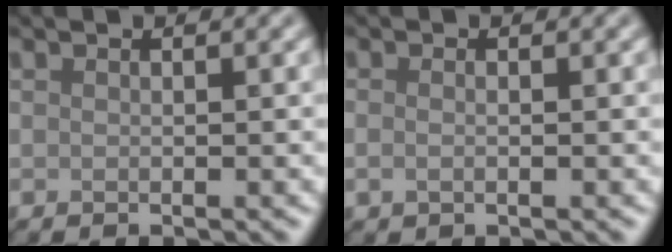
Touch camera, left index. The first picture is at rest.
{"total": 0.9, "force": [-0.1, 0.5, 0.7], "torque": [-0.018, -0.004, -0.003]}